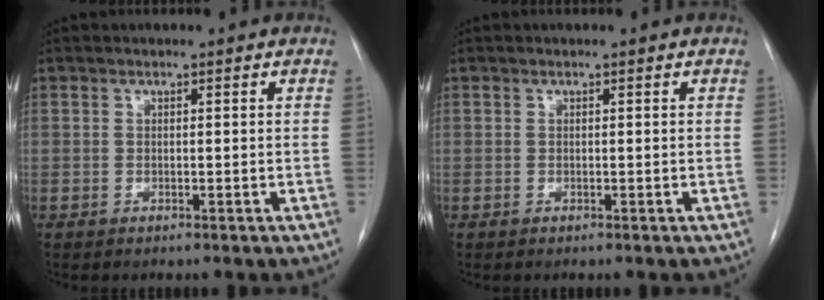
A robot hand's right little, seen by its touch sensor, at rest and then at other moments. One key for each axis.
{"total": 0.0}